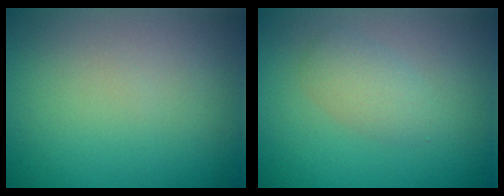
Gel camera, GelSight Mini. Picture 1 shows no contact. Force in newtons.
{"total": 2.0, "press": 2.0, "slide": 0.0}